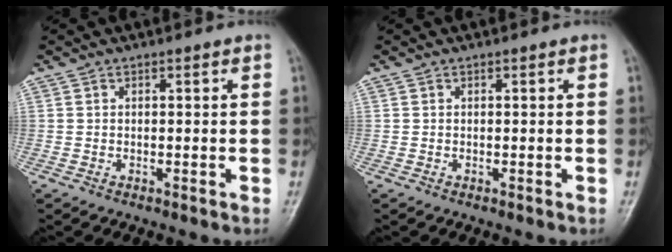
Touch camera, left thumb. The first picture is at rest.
{"total": 0.0}